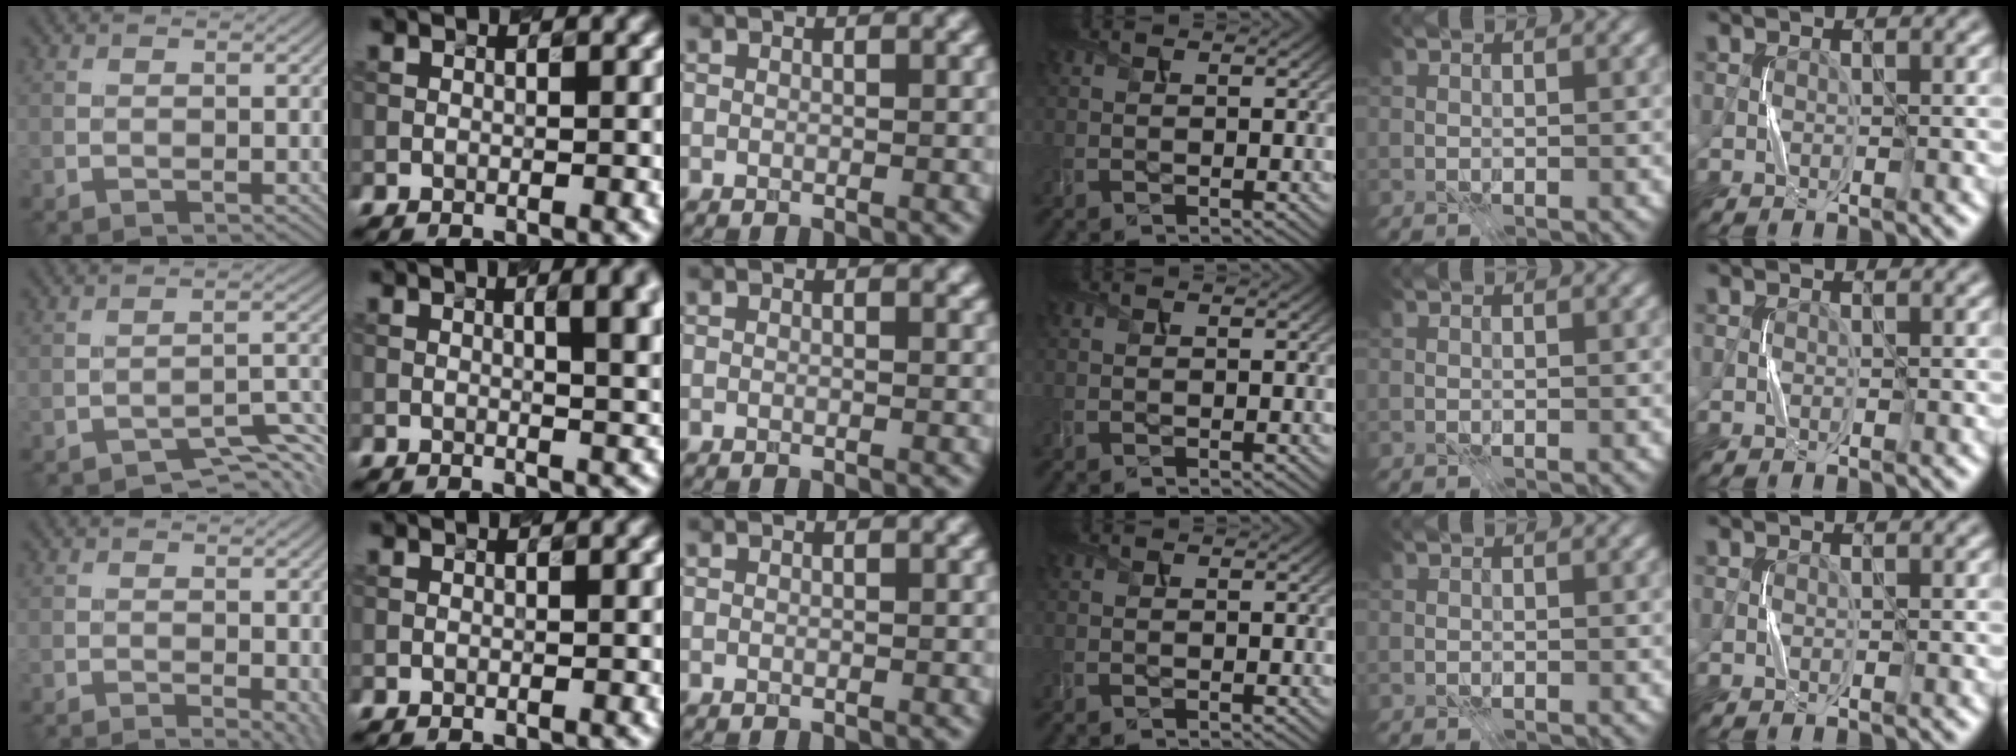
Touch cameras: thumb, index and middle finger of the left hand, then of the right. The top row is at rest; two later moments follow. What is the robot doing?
{"motion": "press", "object": "syringe"}